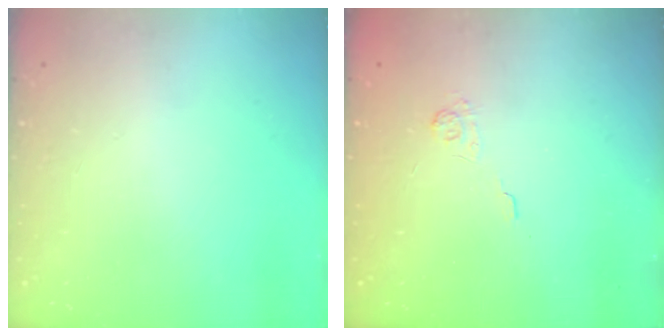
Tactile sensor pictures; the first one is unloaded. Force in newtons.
{"total": 2.0, "press": 1.4, "slide": 1.4}